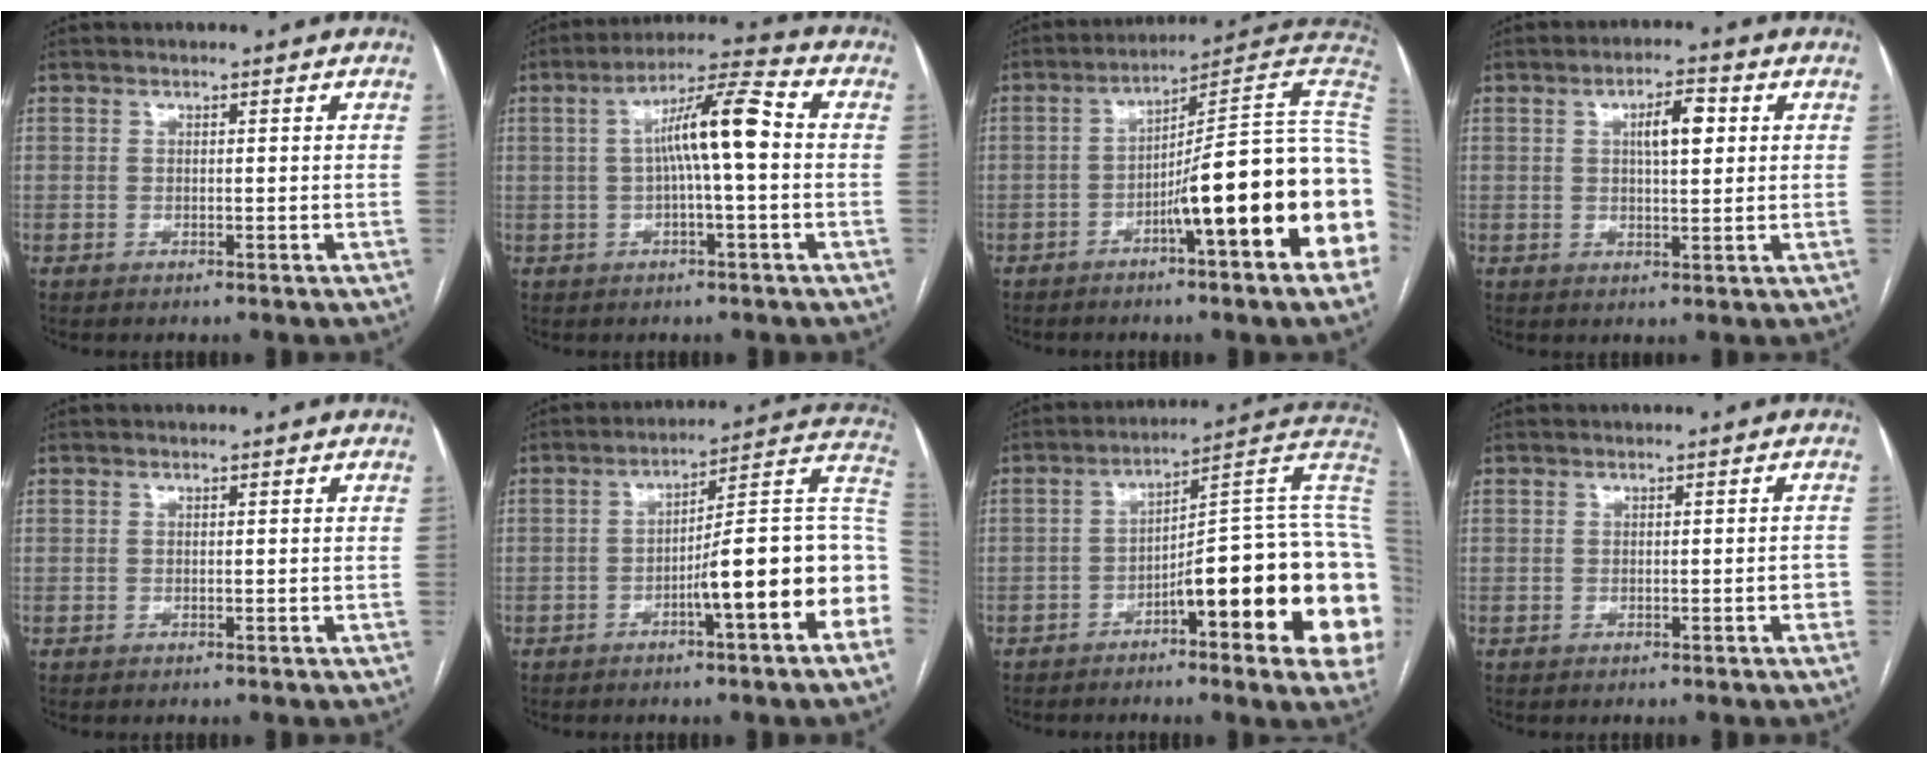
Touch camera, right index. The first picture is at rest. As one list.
[{"total": 9.6, "force": [0.3, 0.8, 9.5], "torque": [-0.167, 0.027, 0.001]}, {"total": 19.2, "force": [-4.0, 0.1, 18.8], "torque": [-0.175, 0.034, -0.056]}, {"total": 5.4, "force": [1.6, 1.5, 5.0], "torque": [-0.085, 0.010, 0.027]}, {"total": 0.0}, {"total": 15.6, "force": [-4.9, 1.5, 14.8], "torque": [-0.171, 0.038, -0.067]}, {"total": 23.2, "force": [-5.2, 3.4, 22.4], "torque": [-0.209, 0.031, -0.067]}, {"total": 1.4, "force": [-0.4, 0.6, 1.2], "torque": [-0.011, 0.008, -0.001]}]